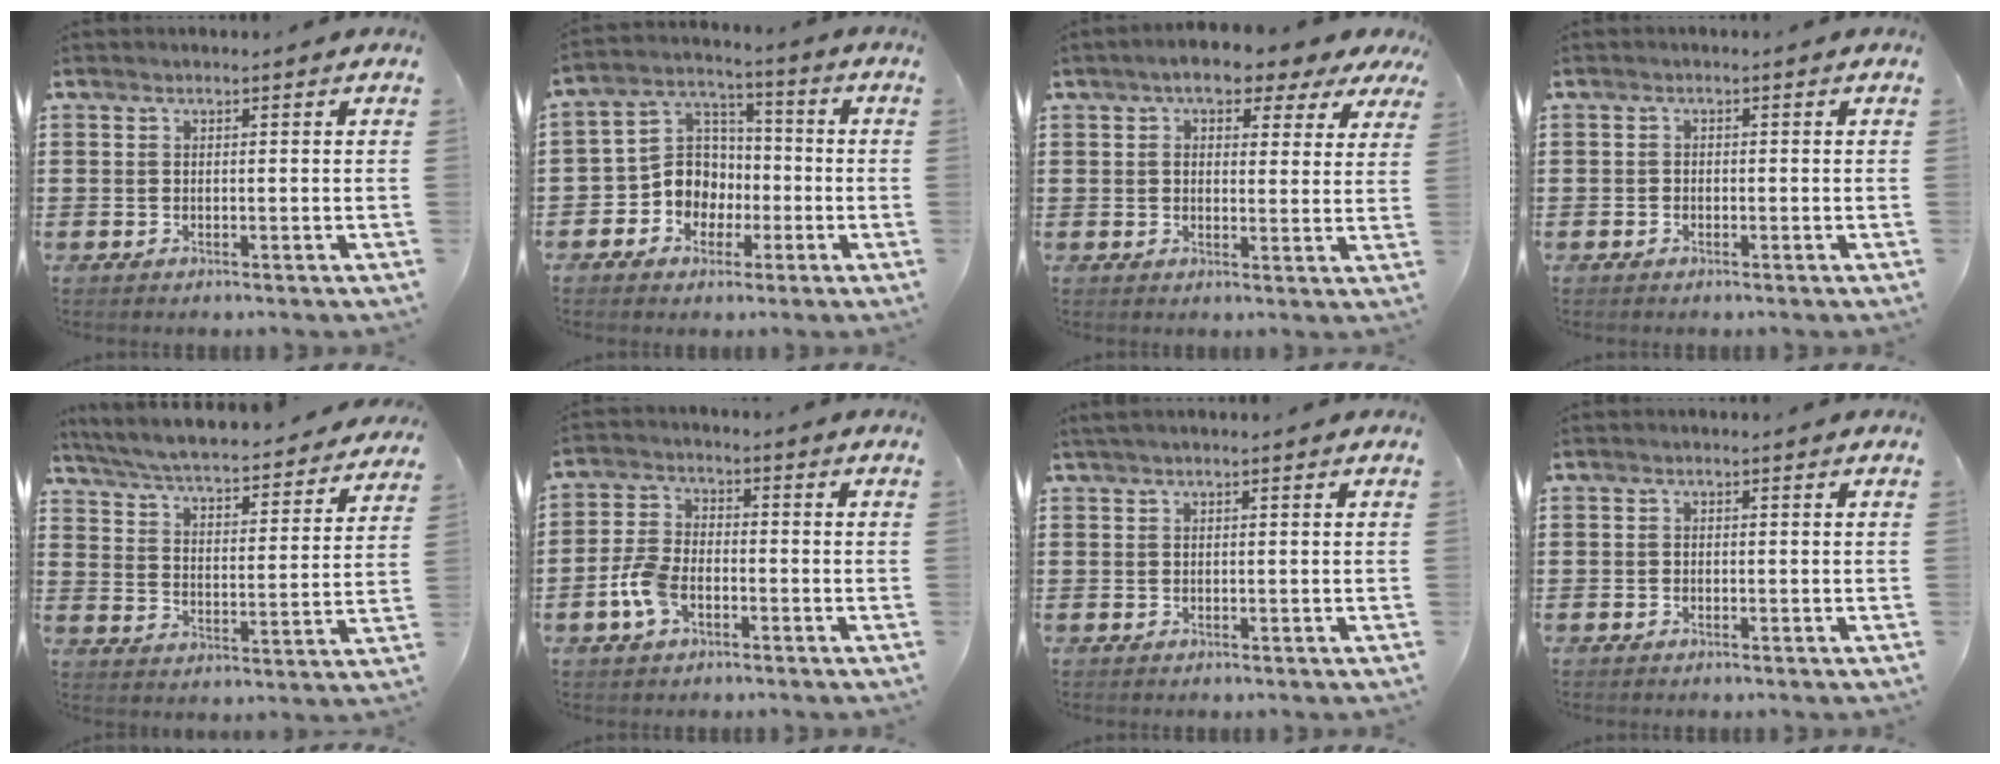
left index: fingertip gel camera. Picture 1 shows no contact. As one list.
[{"total": 8.4, "force": [-2.5, 7.5, 2.8], "torque": [-0.094, 0.011, -0.052]}, {"total": 5.1, "force": [3.5, 2.1, 3.1], "torque": [-0.059, -0.005, 0.055]}, {"total": 0.9, "force": [-0.7, 0.5, 0.1], "torque": [-0.005, 0.001, -0.015]}, {"total": 4.9, "force": [4.7, -0.4, 1.4], "torque": [-0.051, -0.041, 0.074]}, {"total": 6.1, "force": [-2.4, 3.4, 4.5], "torque": [-0.109, 0.002, -0.049]}, {"total": 0.5, "force": [0.2, 0.0, 0.5], "torque": [-0.009, -0.001, 0.004]}, {"total": 0.6, "force": [-0.5, 0.4, 0.2], "torque": [-0.005, 0.000, -0.010]}]